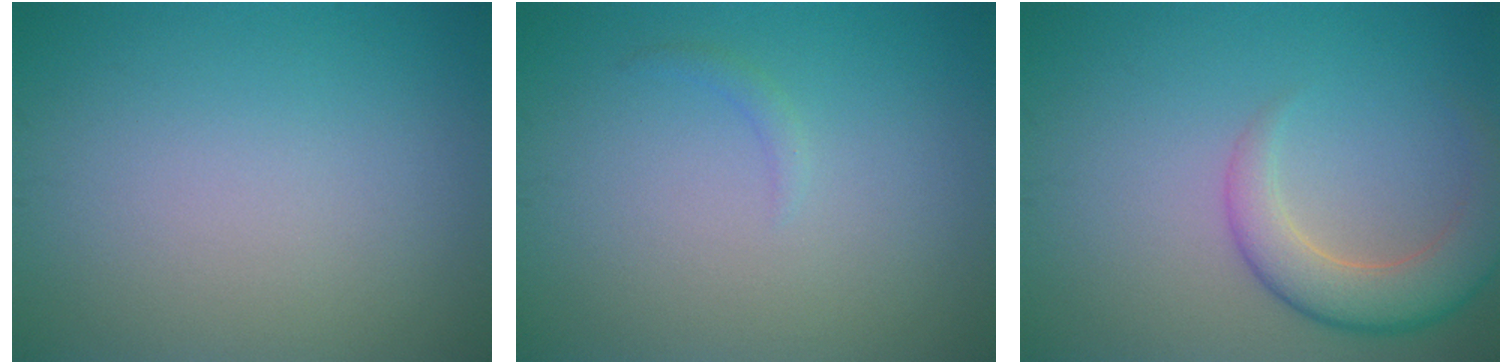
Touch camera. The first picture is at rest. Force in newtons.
{"total": 0.7, "press": 0.7, "slide": 0.1}
{"total": 4.6, "press": 4.5, "slide": 0.4}